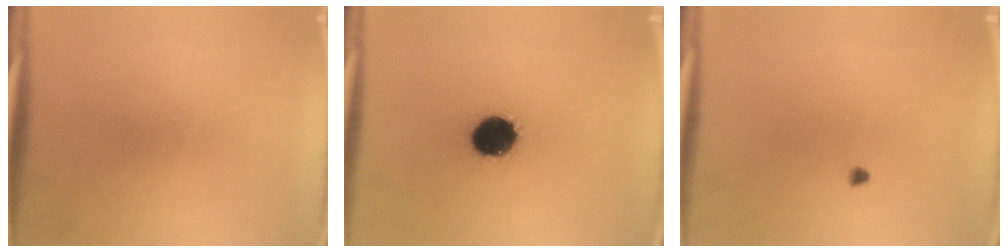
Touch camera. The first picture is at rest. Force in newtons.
{"total": 12.5}
{"total": 0.7}